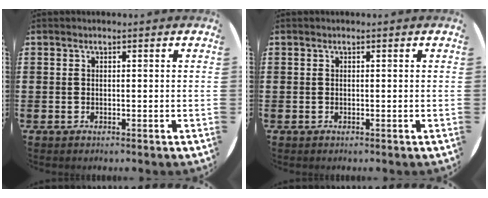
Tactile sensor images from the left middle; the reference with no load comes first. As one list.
[{"total": 0.0}]